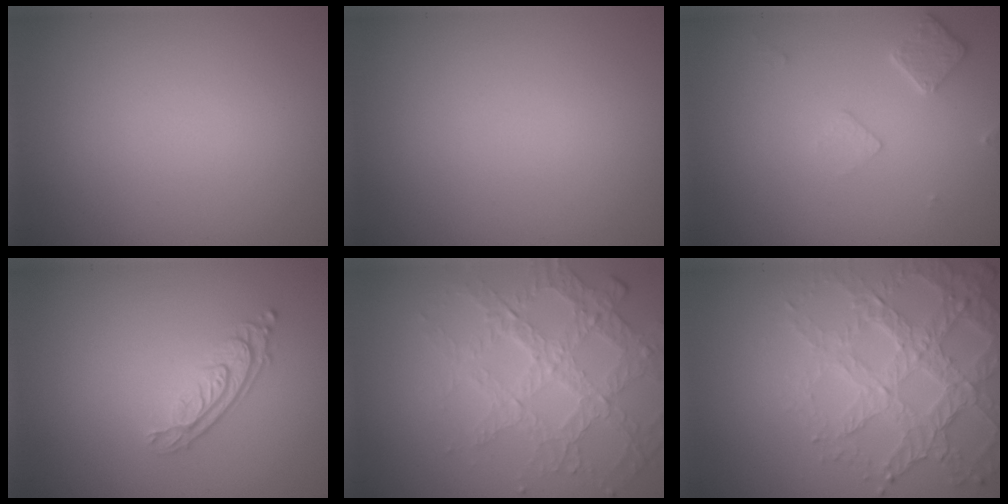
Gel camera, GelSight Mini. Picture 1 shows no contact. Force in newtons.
{"total": 0.0}
{"total": 1.8, "press": 1.8, "slide": 0.3}
{"total": 3.0, "press": 2.2, "slide": 2.0}
{"total": 3.7, "press": 3.6, "slide": 0.7}
{"total": 6.0, "press": 4.7, "slide": 3.7}